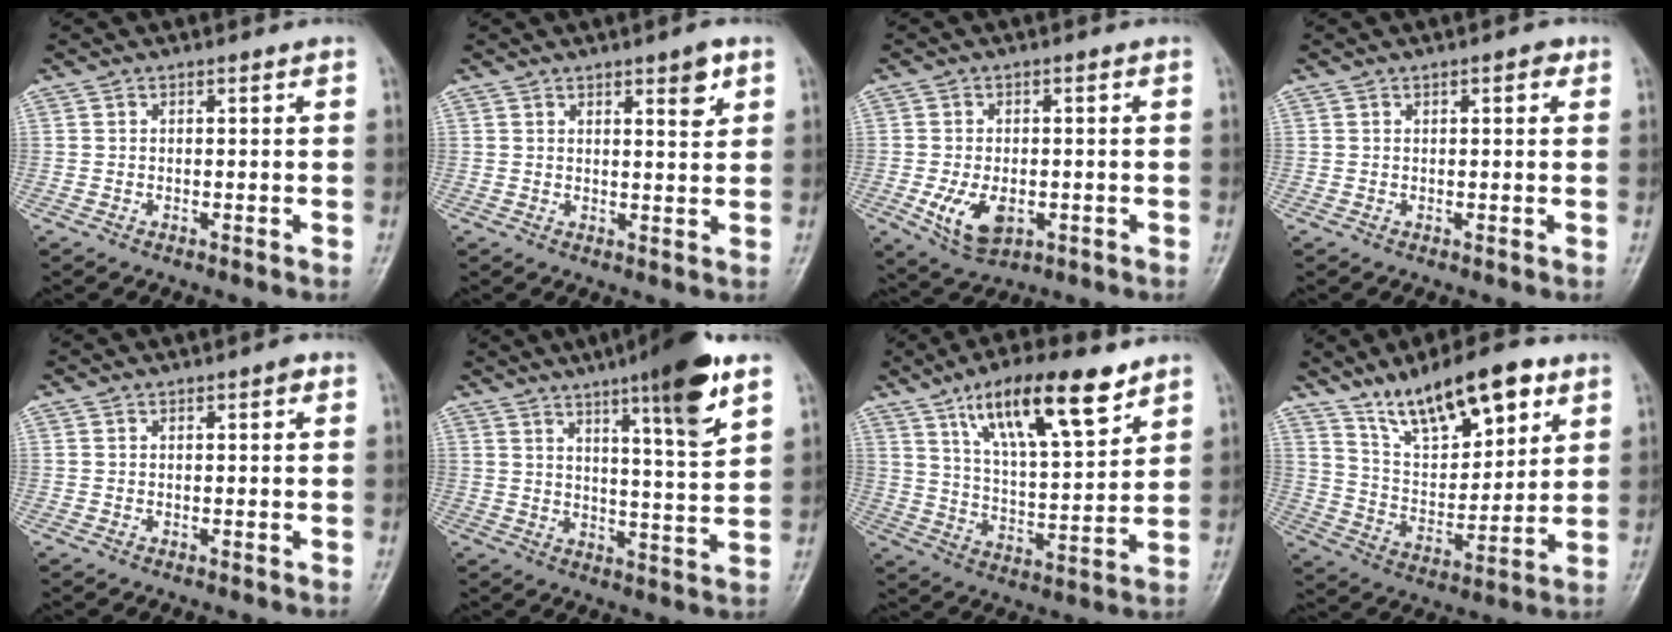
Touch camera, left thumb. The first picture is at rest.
{"total": 4.5, "force": [2.5, 1.3, 3.5], "torque": [-0.041, -0.015, 0.035]}
{"total": 7.5, "force": [-2.0, 4.6, 5.6], "torque": [-0.097, -0.005, -0.026]}
{"total": 2.0, "force": [0.9, 0.8, 1.6], "torque": [-0.018, 0.000, 0.010]}
{"total": 1.2, "force": [0.5, 0.4, 1.0], "torque": [-0.013, 0.001, 0.006]}
{"total": 14.3, "force": [8.4, 1.7, 11.5], "torque": [-0.165, -0.044, 0.124]}
{"total": 17.5, "force": [10.5, 5.4, 12.9], "torque": [-0.191, -0.043, 0.184]}
{"total": 17.1, "force": [10.8, 6.7, 11.4], "torque": [-0.150, -0.051, 0.194]}